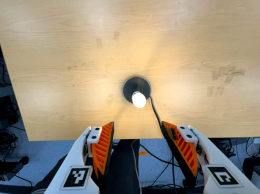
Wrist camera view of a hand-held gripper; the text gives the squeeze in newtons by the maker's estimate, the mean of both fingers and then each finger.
{"total": 0.0}